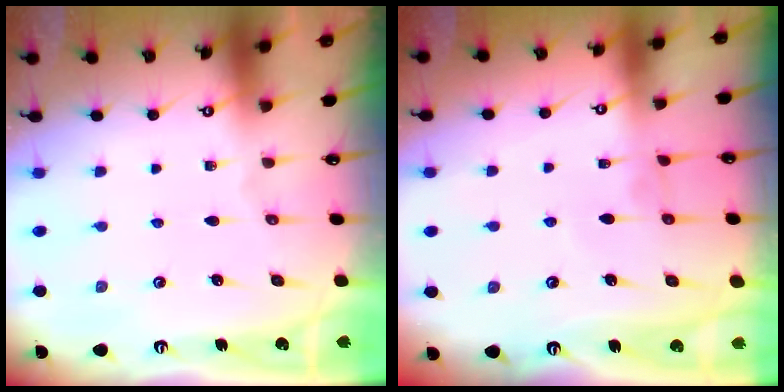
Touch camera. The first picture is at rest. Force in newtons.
{"total": 1.1, "press": 1.0, "slide": 0.2}